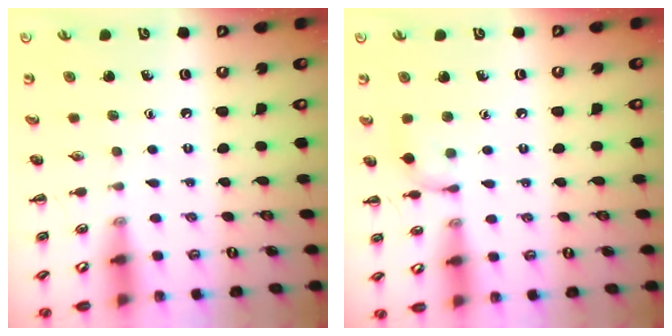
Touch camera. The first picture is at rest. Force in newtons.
{"total": 6.9, "press": 6.8, "slide": 0.9}